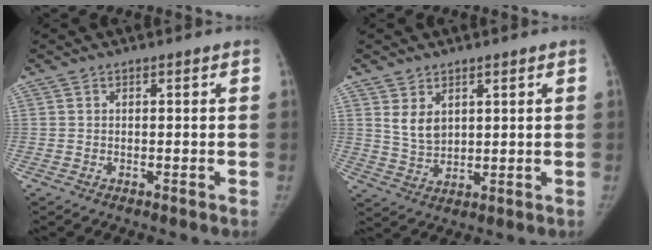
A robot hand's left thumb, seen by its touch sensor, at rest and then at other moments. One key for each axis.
{"total": 5.0, "fx": 2.2, "fy": 3.4, "fz": 2.9, "tx": -0.037, "ty": -0.018, "tz": 0.052}